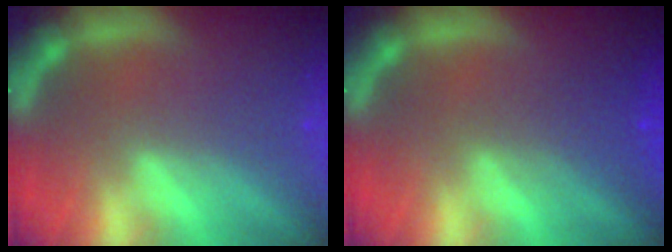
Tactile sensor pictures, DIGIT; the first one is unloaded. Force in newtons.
{"total": 2.5}